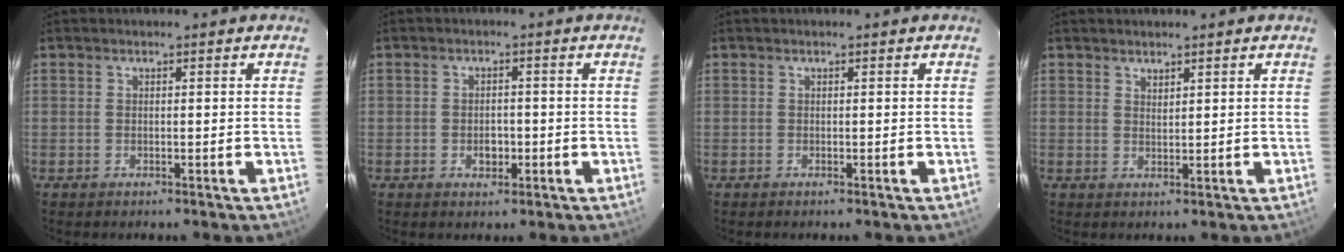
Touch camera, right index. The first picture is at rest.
{"total": 2.7, "force": [-0.9, 2.1, 1.6], "torque": [-0.026, 0.002, -0.010]}
{"total": 0.0}
{"total": 1.4, "force": [1.2, 0.4, 0.4], "torque": [-0.004, 0.000, 0.022]}